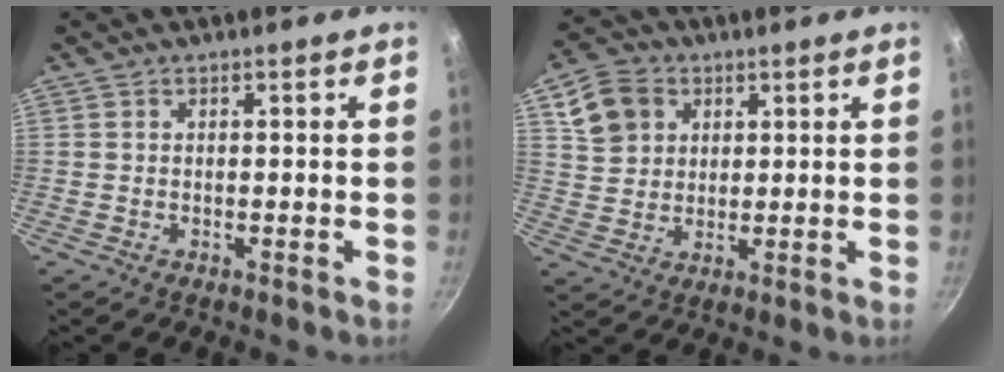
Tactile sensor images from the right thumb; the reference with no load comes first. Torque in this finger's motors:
{"motor_torque": [-0.48, 0.51, -0.21, 0.24, 0.05]}